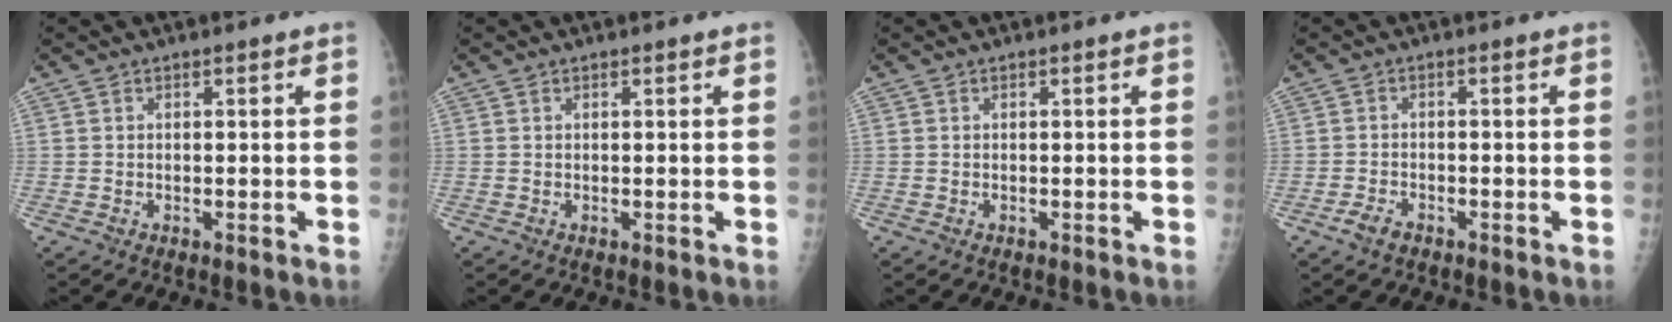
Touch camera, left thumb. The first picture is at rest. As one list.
[{"total": 0.0}, {"total": 0.0}, {"total": 2.4, "force": [-1.7, 1.3, 1.2], "torque": [-0.028, 0.006, -0.029]}]